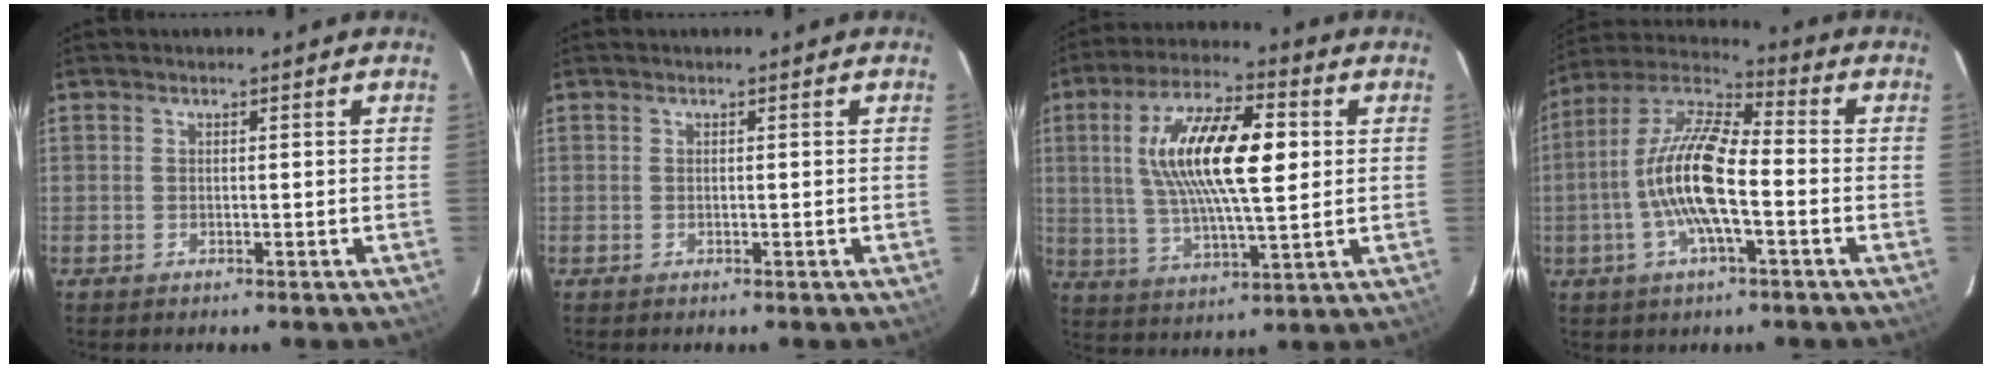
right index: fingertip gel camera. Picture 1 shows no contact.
{"total": 0.0}
{"total": 17.1, "force": [3.2, 5.3, 15.9], "torque": [-0.296, 0.015, 0.057]}
{"total": 14.3, "force": [-3.1, 4.2, 13.4], "torque": [-0.263, 0.003, -0.066]}